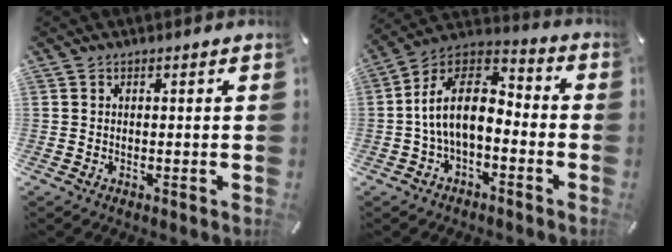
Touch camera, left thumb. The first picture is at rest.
{"total": 13.6, "force": [-2.6, 8.3, 10.5], "torque": [-0.221, 0.017, -0.053]}